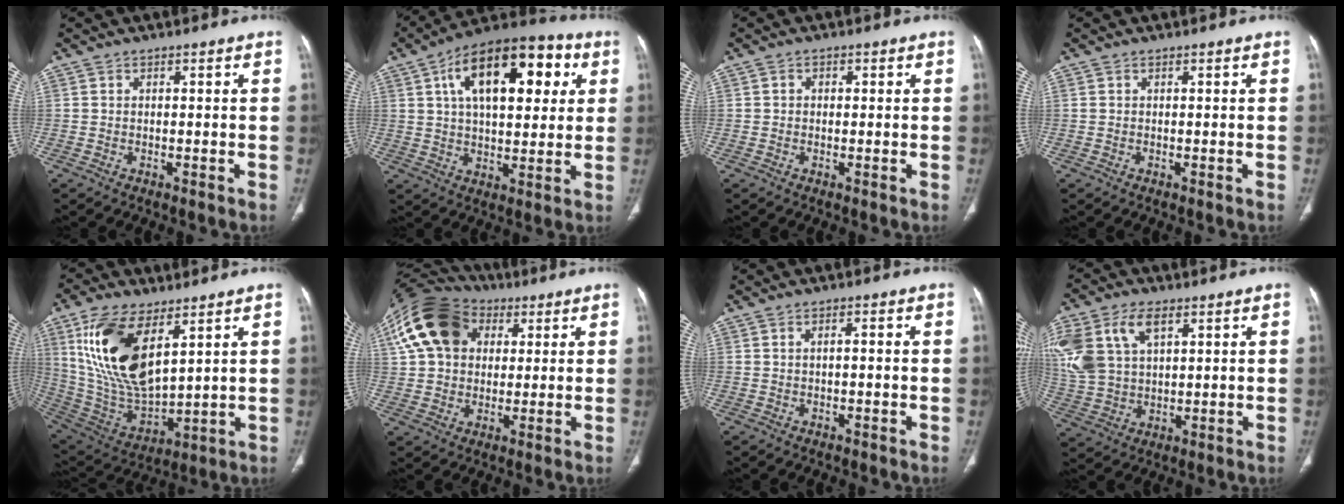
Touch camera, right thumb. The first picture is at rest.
{"total": 21.4, "force": [6.9, 10.6, 17.2], "torque": [-0.236, 0.011, 0.100]}
{"total": 1.1, "force": [0.1, 1.0, 0.6], "torque": [-0.001, 0.004, -0.003]}
{"total": 0.0}
{"total": 19.6, "force": [8.2, 9.1, 15.2], "torque": [-0.286, -0.032, 0.170]}
{"total": 18.4, "force": [5.6, 13.6, 11.0], "torque": [-0.210, 0.022, 0.092]}
{"total": 1.2, "force": [-0.1, 0.4, 1.2], "torque": [-0.025, 0.006, -0.001]}
{"total": 16.6, "force": [6.8, 10.1, 11.3], "torque": [-0.265, 0.000, 0.138]}